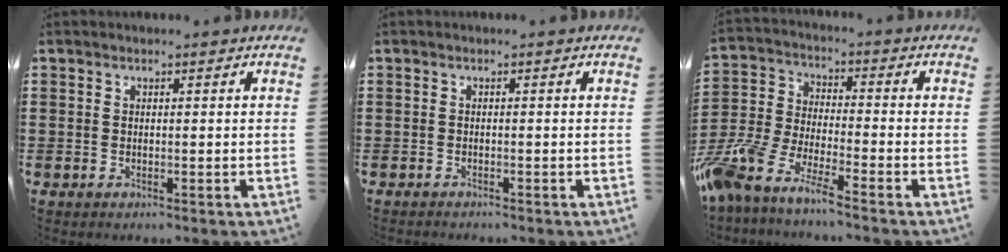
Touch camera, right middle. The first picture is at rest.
{"total": 0.5, "force": [-0.5, -0.1, 0.1], "torque": [-0.003, -0.003, -0.010]}
{"total": 7.8, "force": [-7.3, 0.6, 2.6], "torque": [-0.091, -0.009, -0.156]}